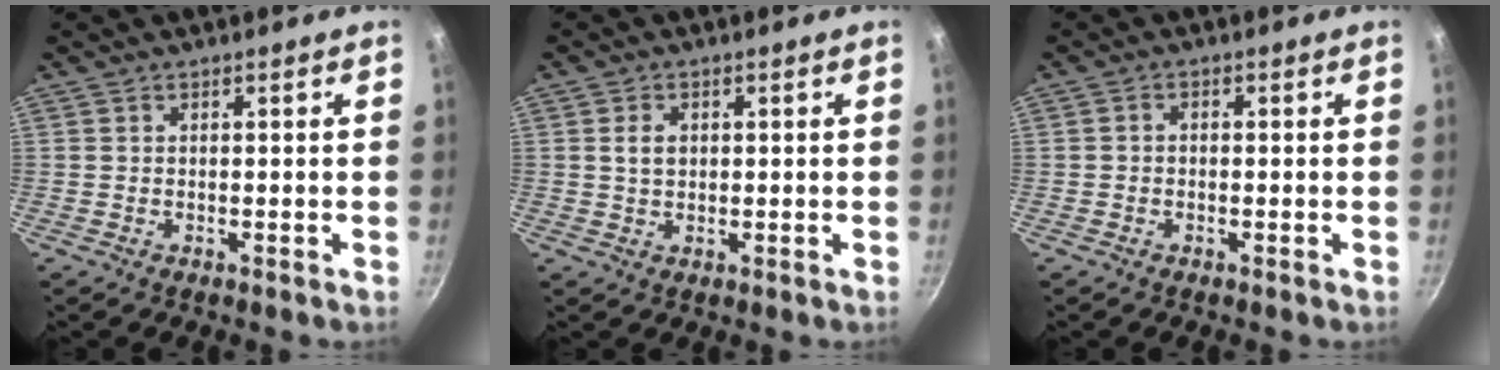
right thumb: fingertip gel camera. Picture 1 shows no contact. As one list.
[{"total": 2.8, "force": [0.5, 2.1, 1.9], "torque": [-0.024, 0.001, 0.011]}, {"total": 1.2, "force": [-0.4, 0.9, 0.7], "torque": [-0.015, 0.007, -0.009]}]